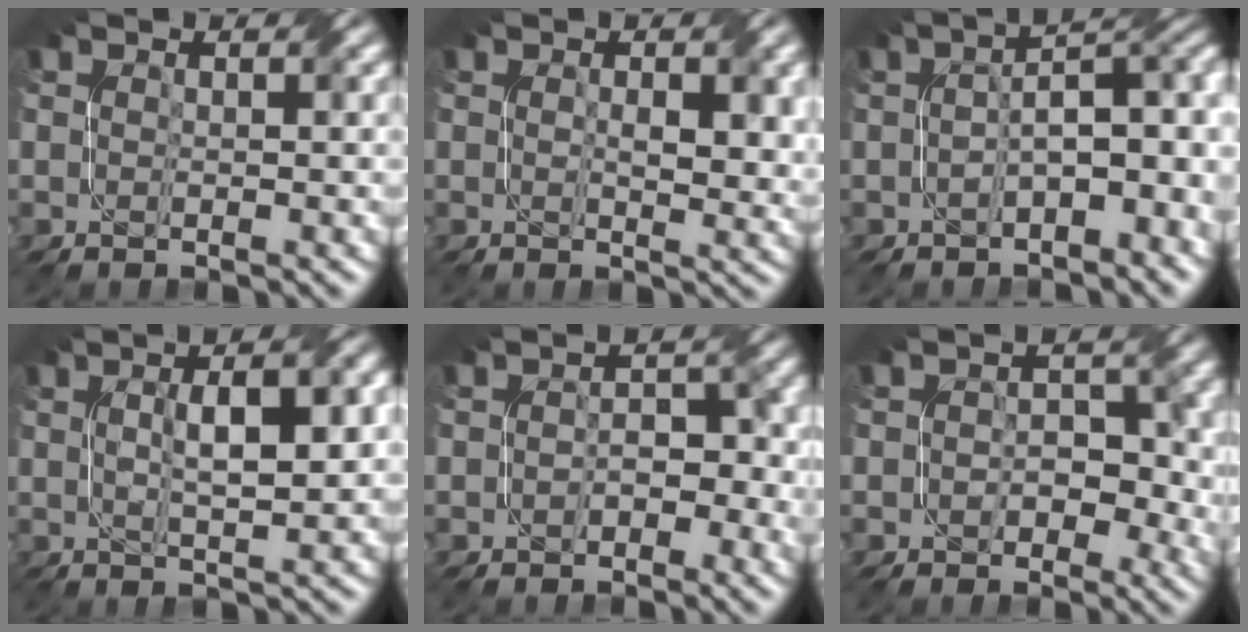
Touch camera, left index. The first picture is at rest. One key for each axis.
{"total": 3.2, "fx": 0.6, "fy": 1.4, "fz": 2.8, "tx": -0.045, "ty": 0.002, "tz": 0.019}
{"total": 6.2, "fx": -0.6, "fy": 2.9, "fz": 5.5, "tx": -0.068, "ty": 0.018, "tz": -0.006}
{"total": 6.2, "fx": 1.4, "fy": 1.7, "fz": 5.8, "tx": -0.069, "ty": 0.022, "tz": 0.025}
{"total": 2.4, "fx": -0.8, "fy": 1.6, "fz": 1.6, "tx": -0.018, "ty": 0.010, "tz": -0.005}
{"total": 3.3, "fx": -0.5, "fy": 2.5, "fz": 2.0, "tx": -0.009, "ty": 0.001, "tz": -0.003}